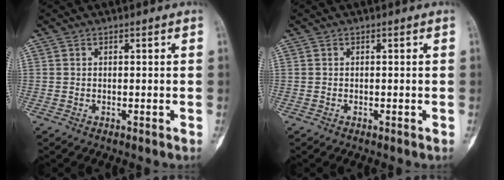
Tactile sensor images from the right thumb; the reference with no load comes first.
{"total": 0.0}